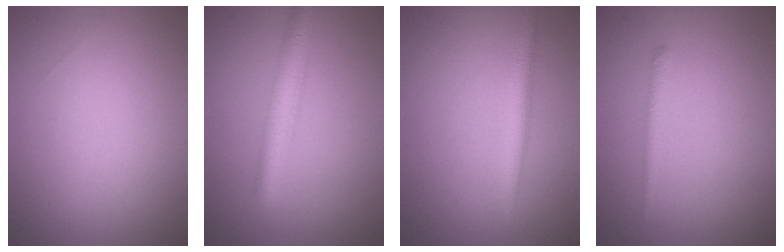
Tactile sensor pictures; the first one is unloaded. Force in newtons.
{"total": 3.5, "press": 3.5, "slide": 0.1}
{"total": 2.3, "press": 2.3, "slide": 0.1}
{"total": 0.9, "press": 0.9, "slide": 0.1}